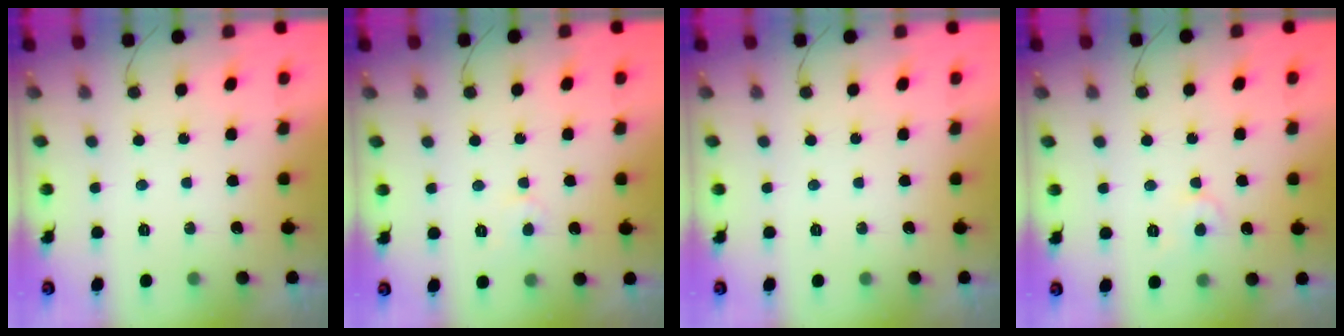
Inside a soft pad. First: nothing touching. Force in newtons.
{"total": 2.9, "press": 2.9, "slide": 0.2}
{"total": 0.0}
{"total": 5.0, "press": 5.0, "slide": 0.2}